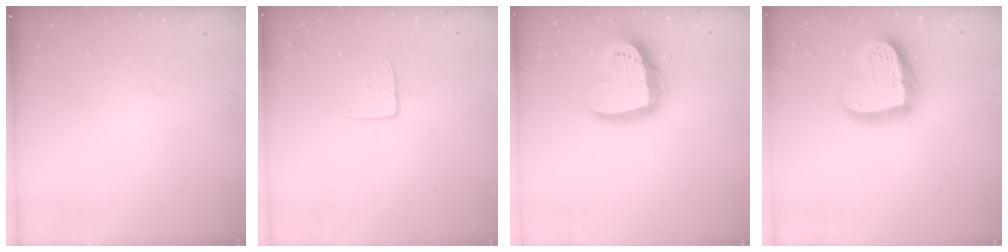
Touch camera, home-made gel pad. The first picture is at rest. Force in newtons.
{"total": 5.8, "press": 5.7, "slide": 0.6}
{"total": 18.4, "press": 18.3, "slide": 1.6}
{"total": 21.7, "press": 21.6, "slide": 2.0}